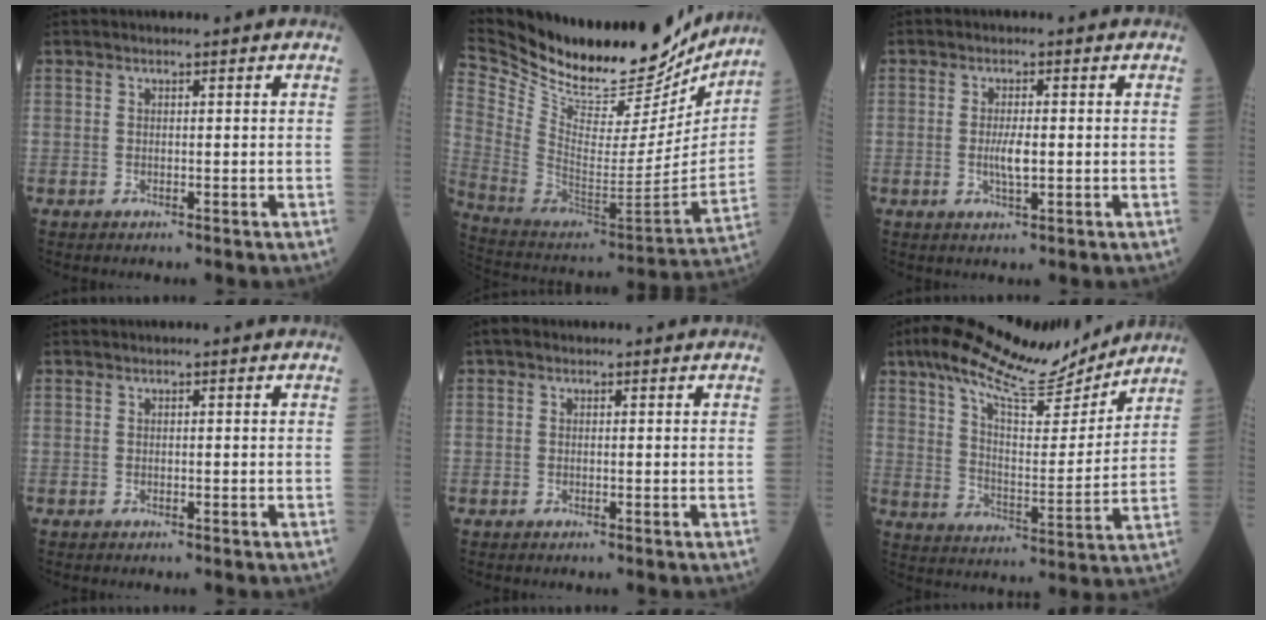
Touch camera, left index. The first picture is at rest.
{"total": 31.4, "force": [27.2, 8.1, 13.2], "torque": [-0.253, -0.059, 0.410]}
{"total": 2.9, "force": [-0.5, 0.6, 2.8], "torque": [-0.058, -0.007, -0.010]}
{"total": 0.0}
{"total": 0.7, "force": [0.2, 0.5, 0.4], "torque": [-0.009, 0.007, -0.001]}
{"total": 16.8, "force": [14.0, 3.4, 8.7], "torque": [-0.154, 0.008, 0.224]}